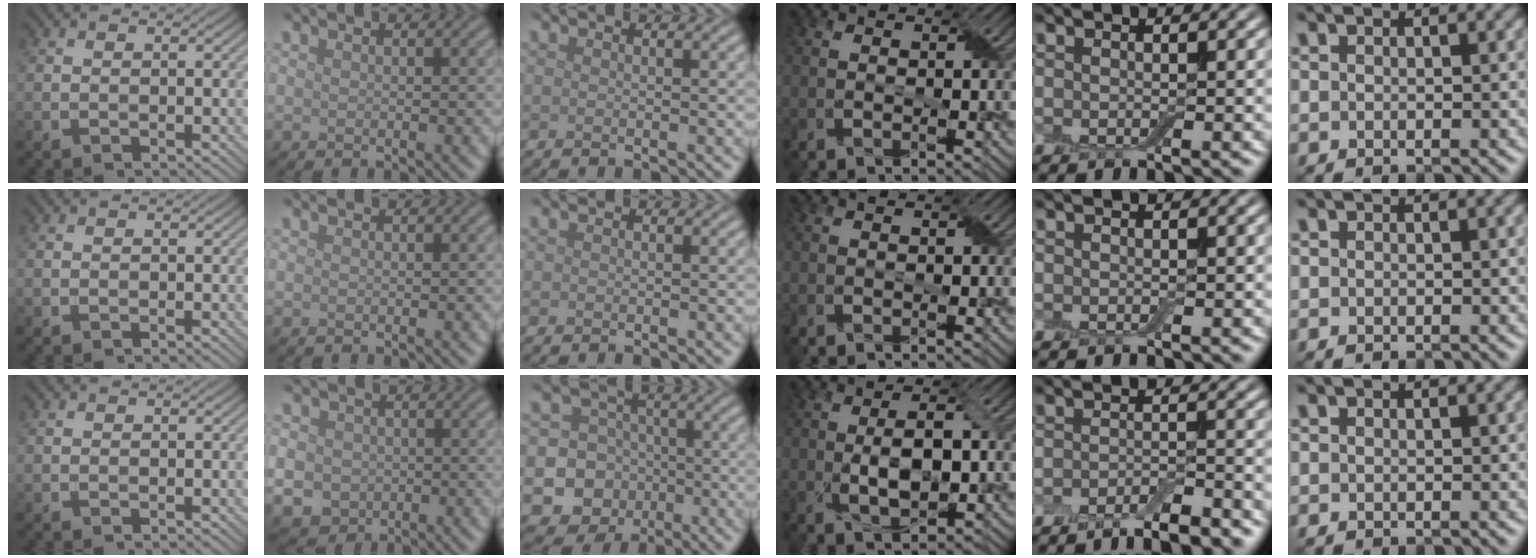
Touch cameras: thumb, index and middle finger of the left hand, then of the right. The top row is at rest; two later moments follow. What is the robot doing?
{"motion": "fold", "object": "cloth"}